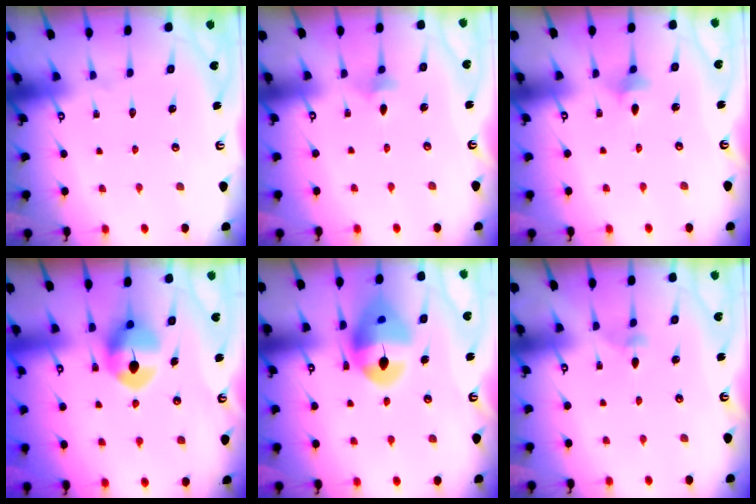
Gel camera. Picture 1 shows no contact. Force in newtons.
{"total": 3.1, "press": 3.0, "slide": 0.8}
{"total": 2.8, "press": 2.8, "slide": 0.5}
{"total": 8.9, "press": 8.9, "slide": 0.4}
{"total": 15.3, "press": 15.2, "slide": 2.0}
{"total": 2.3, "press": 2.3, "slide": 0.5}